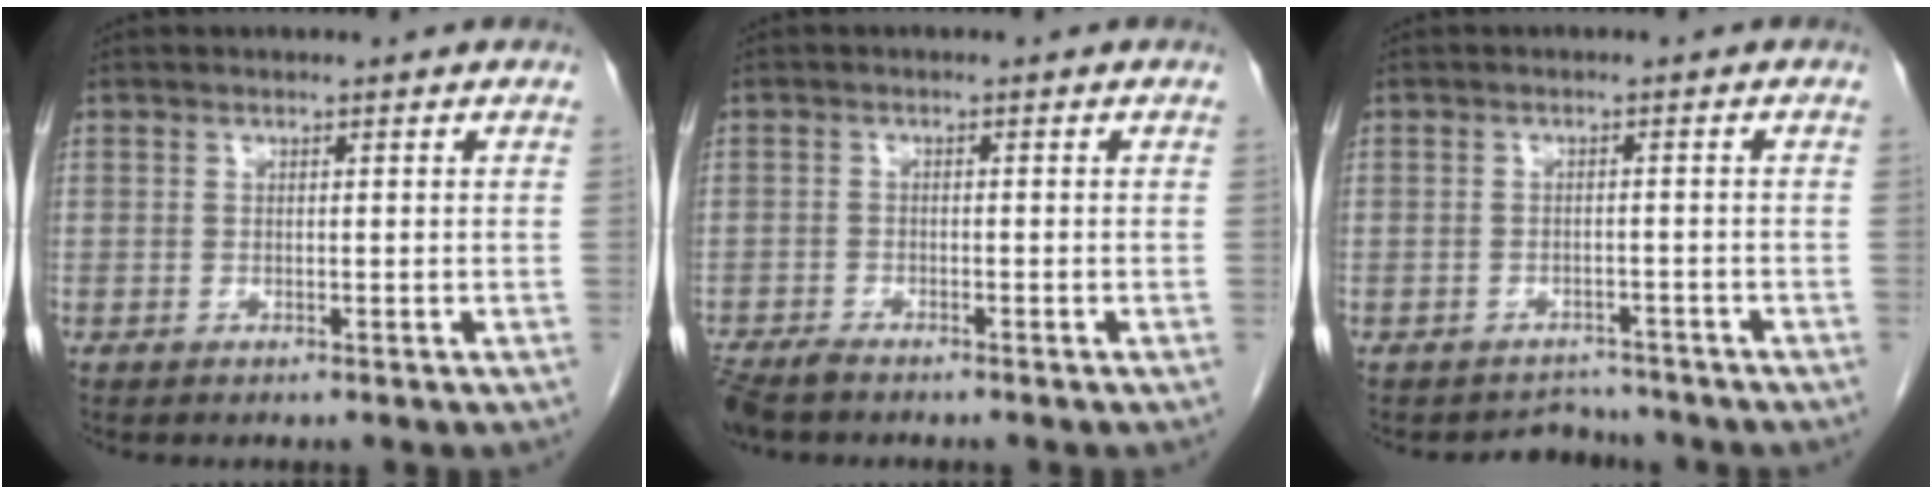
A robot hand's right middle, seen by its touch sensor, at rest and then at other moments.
{"total": 4.2, "force": [-3.6, 1.1, 1.9], "torque": [-0.034, -0.010, -0.064]}
{"total": 3.0, "force": [-2.8, 0.9, -0.8], "torque": [0.004, 0.004, -0.038]}